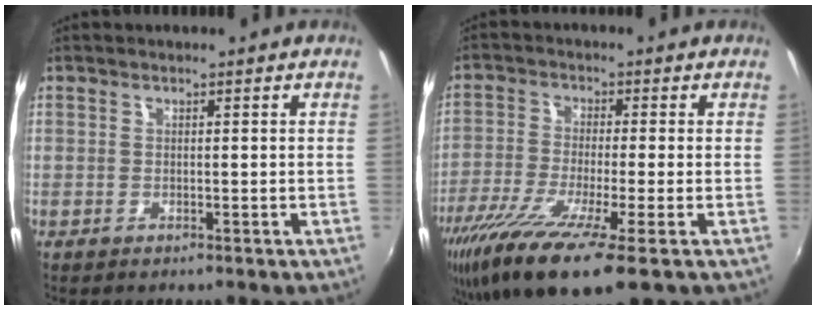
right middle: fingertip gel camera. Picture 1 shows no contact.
{"total": 14.2, "force": [-8.6, 1.4, 11.2], "torque": [-0.237, -0.054, -0.158]}